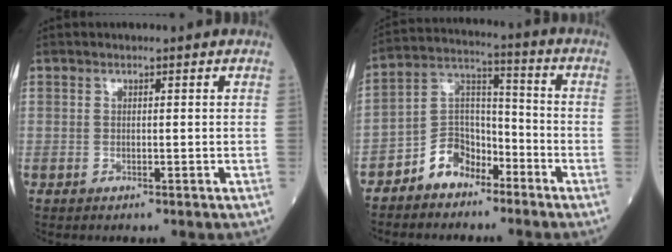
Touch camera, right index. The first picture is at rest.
{"total": 7.8, "force": [-5.2, 5.0, 2.9], "torque": [-0.055, 0.027, -0.098]}